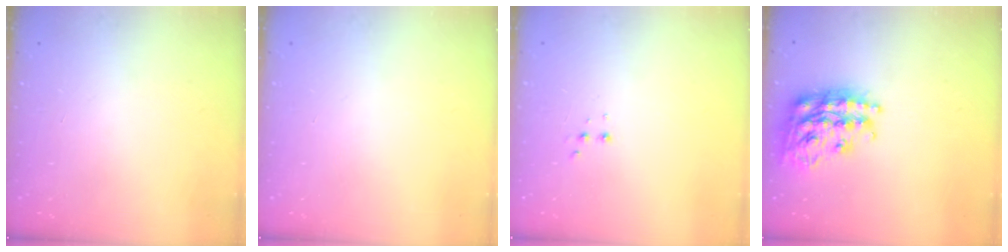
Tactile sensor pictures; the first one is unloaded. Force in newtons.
{"total": 0.0}
{"total": 2.5, "press": 2.4, "slide": 0.8}
{"total": 22.0, "press": 21.9, "slide": 1.4}